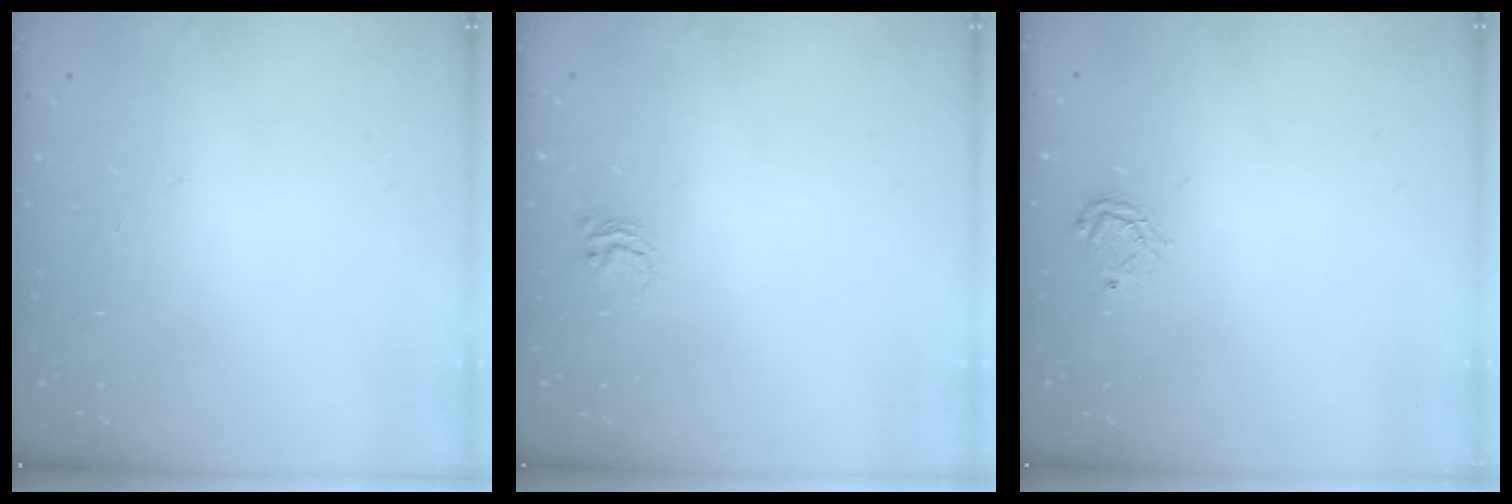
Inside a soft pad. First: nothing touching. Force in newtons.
{"total": 5.1, "press": 5.1, "slide": 0.3}
{"total": 5.2, "press": 5.1, "slide": 0.5}